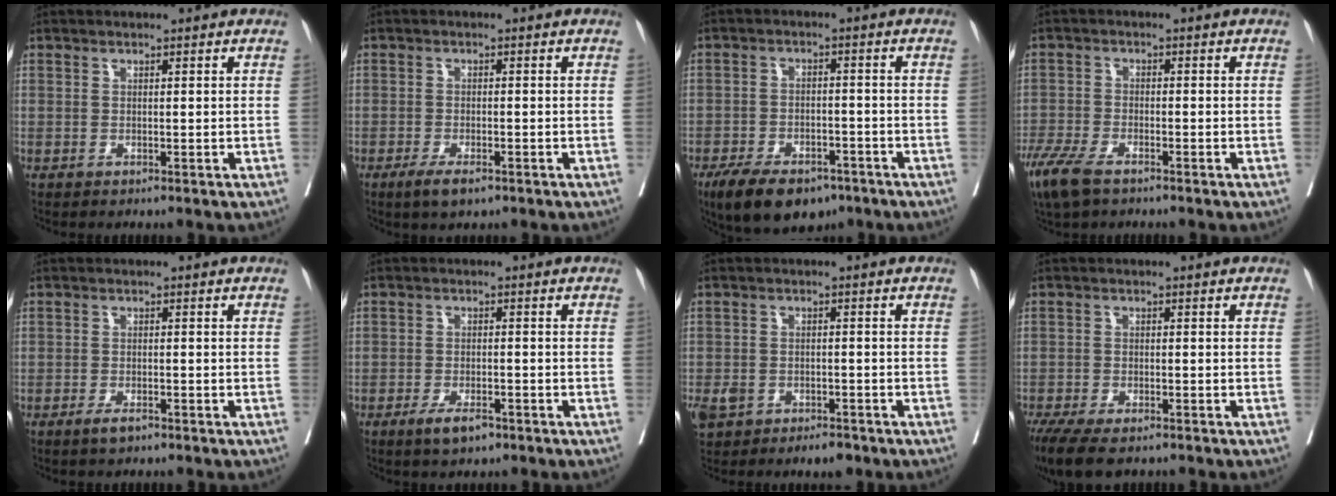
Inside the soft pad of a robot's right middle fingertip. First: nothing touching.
{"total": 3.7, "force": [-2.3, 1.1, 2.6], "torque": [-0.049, -0.004, -0.037]}
{"total": 11.6, "force": [-8.1, 5.4, 6.3], "torque": [-0.104, -0.005, -0.128]}
{"total": 7.2, "force": [-5.2, 2.4, 4.4], "torque": [-0.087, -0.014, -0.094]}
{"total": 2.0, "force": [-1.4, 0.6, 1.3], "torque": [-0.025, -0.001, -0.024]}
{"total": 3.9, "force": [-2.5, 1.3, 2.7], "torque": [-0.051, -0.001, -0.040]}
{"total": 5.0, "force": [-3.1, 2.9, 2.7], "torque": [-0.046, 0.004, -0.043]}
{"total": 8.7, "force": [-6.5, 2.9, 5.1], "torque": [-0.084, -0.015, -0.104]}